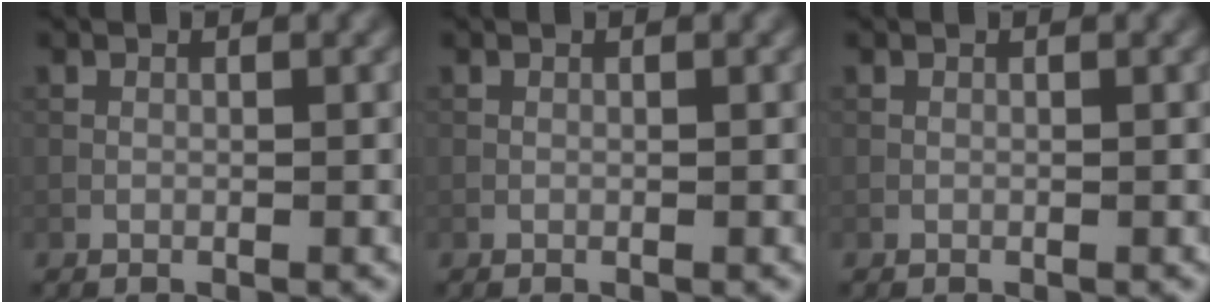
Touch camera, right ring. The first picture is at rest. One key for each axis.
{"total": 0.0}
{"total": 0.0}